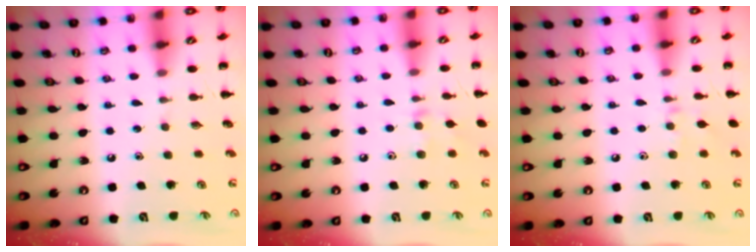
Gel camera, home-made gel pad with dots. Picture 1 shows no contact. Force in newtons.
{"total": 6.8, "press": 6.5, "slide": 2.0}
{"total": 5.7, "press": 5.5, "slide": 1.4}